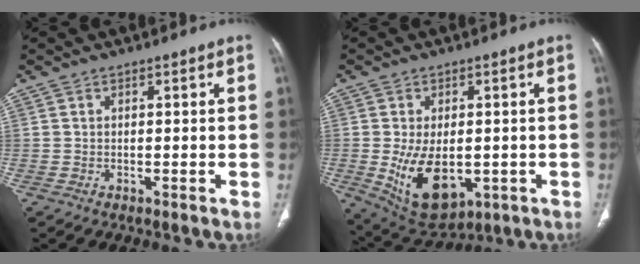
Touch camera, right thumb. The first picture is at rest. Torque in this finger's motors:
{"motor_torque": [0.08, 1.04, 0.46, 0.37, 0.31]}